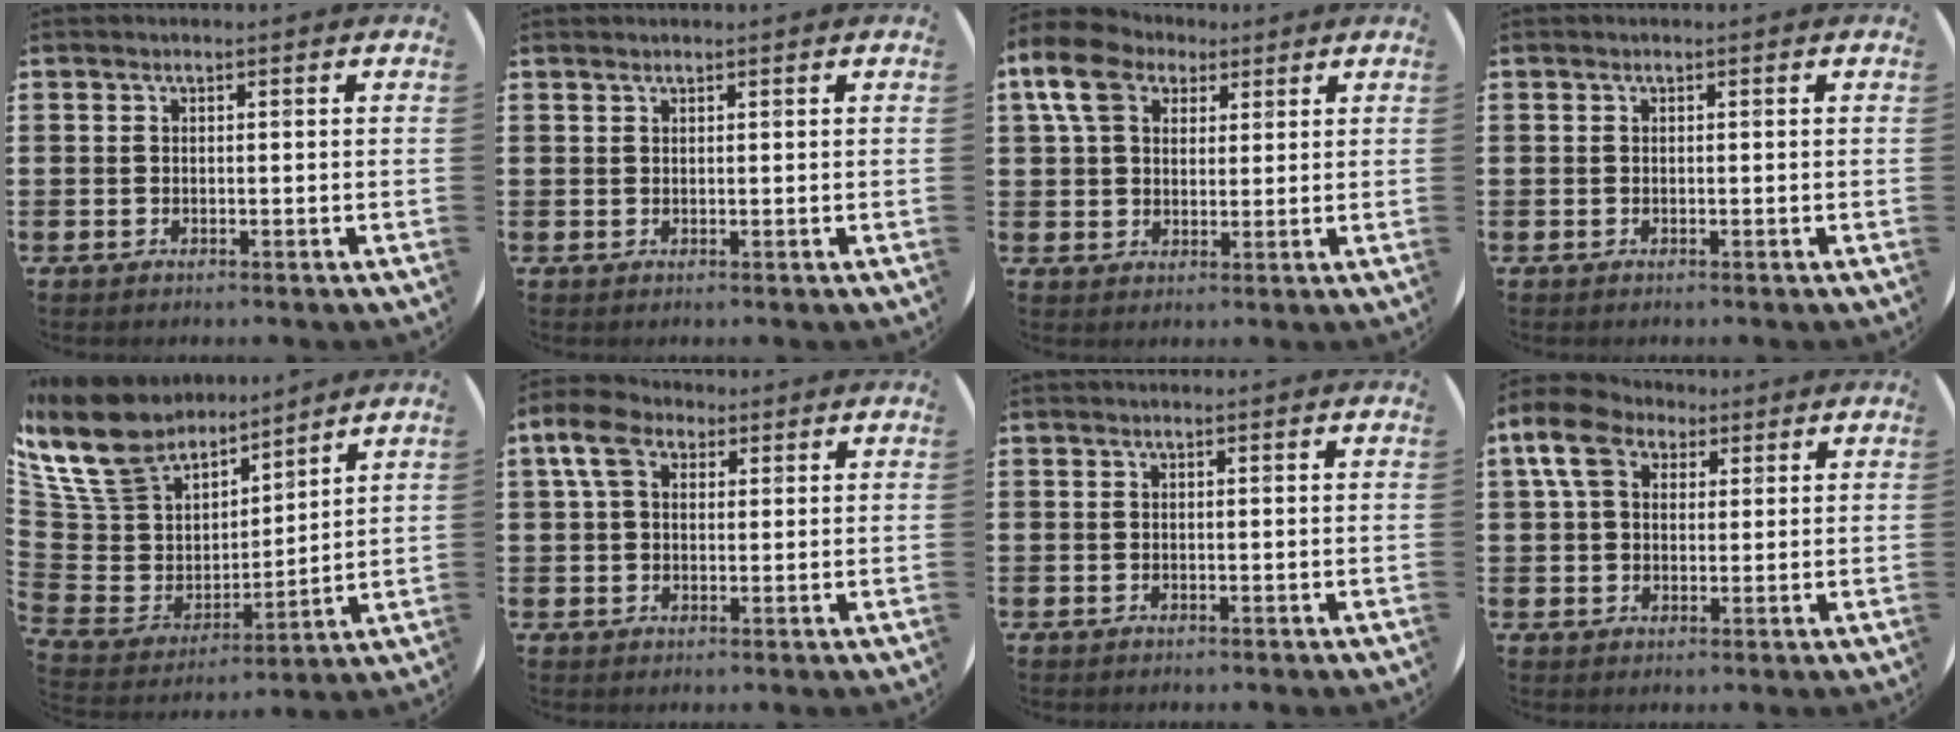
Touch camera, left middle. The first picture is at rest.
{"total": 0.5, "force": [0.5, 0.1, -0.1], "torque": [0.002, 0.003, 0.009]}
{"total": 7.4, "force": [4.4, 5.1, 3.1], "torque": [-0.075, 0.011, 0.082]}
{"total": 0.0}
{"total": 13.6, "force": [10.8, 7.1, 4.1], "torque": [-0.154, -0.064, 0.201]}
{"total": 6.0, "force": [3.4, 3.9, 3.1], "torque": [-0.073, 0.017, 0.063]}
{"total": 0.0}
{"total": 6.9, "force": [3.9, 4.8, 3.1], "torque": [-0.071, 0.014, 0.071]}